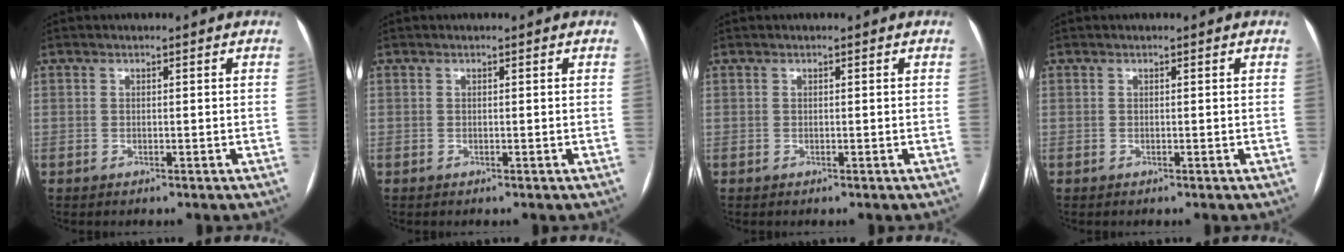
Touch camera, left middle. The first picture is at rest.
{"total": 0.0}
{"total": 0.0}
{"total": 0.0}